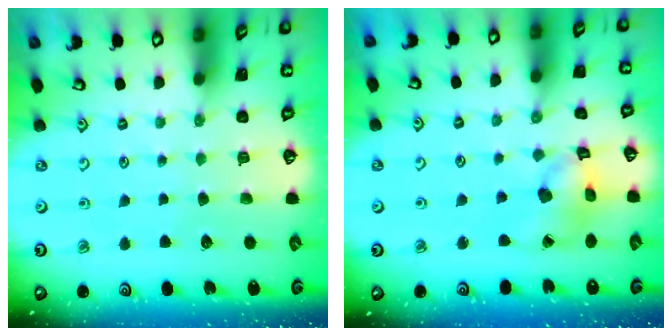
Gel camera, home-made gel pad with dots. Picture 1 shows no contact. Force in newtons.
{"total": 11.4, "press": 11.3, "slide": 1.4}